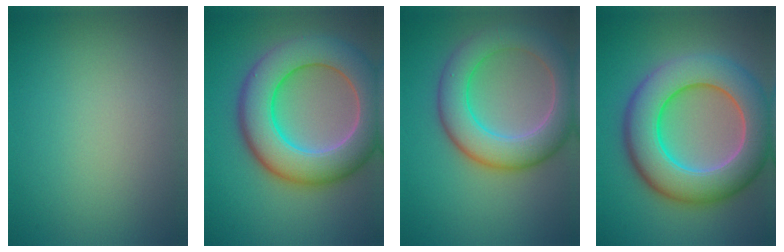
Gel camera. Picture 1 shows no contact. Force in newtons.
{"total": 10.3, "press": 10.3, "slide": 0.9}
{"total": 7.4, "press": 7.4, "slide": 0.5}
{"total": 10.8, "press": 10.8, "slide": 0.4}